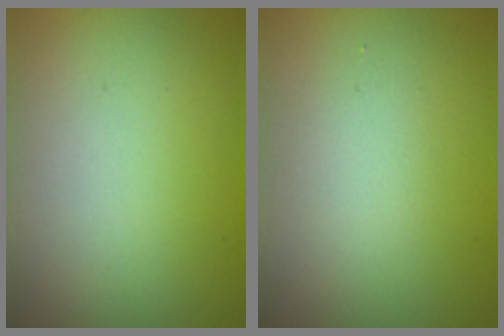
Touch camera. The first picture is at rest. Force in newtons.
{"total": 1.3, "press": 1.3, "slide": 0.2}